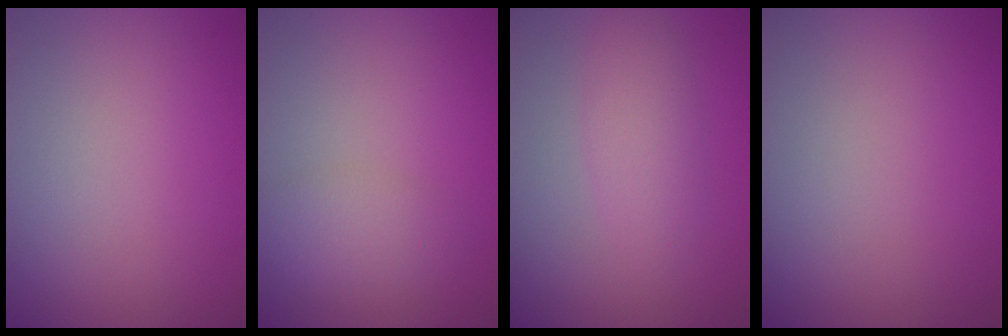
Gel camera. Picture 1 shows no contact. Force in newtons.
{"total": 2.1, "press": 2.1, "slide": 0.1}
{"total": 2.8, "press": 2.8, "slide": 0.2}
{"total": 0.0}